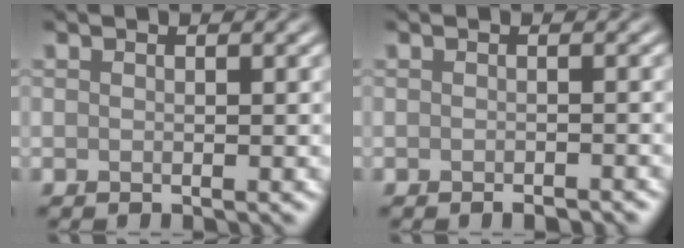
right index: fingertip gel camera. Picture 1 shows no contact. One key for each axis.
{"total": 0.9, "fx": -0.7, "fy": 0.3, "fz": 0.5, "tx": -0.006, "ty": -0.003, "tz": -0.010}